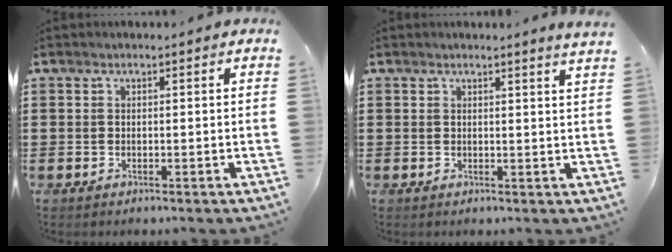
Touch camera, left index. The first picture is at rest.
{"total": 1.4, "force": [1.2, -0.5, 0.5], "torque": [-0.011, -0.004, 0.023]}